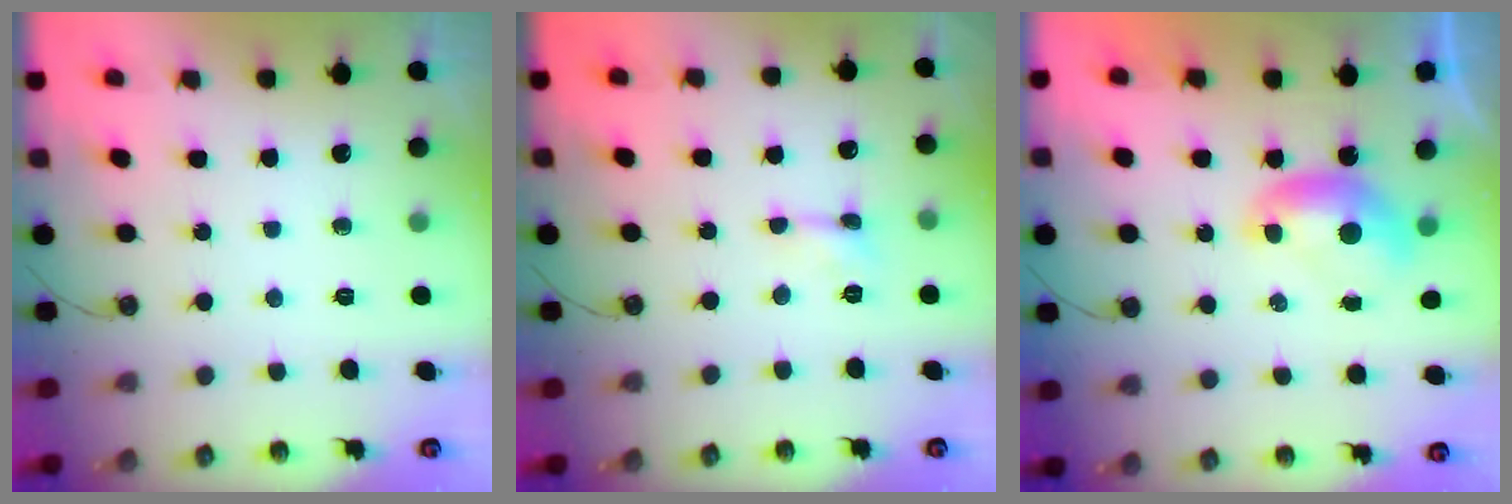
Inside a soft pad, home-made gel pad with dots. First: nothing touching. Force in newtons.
{"total": 1.0, "press": 1.0, "slide": 0.2}
{"total": 0.0}